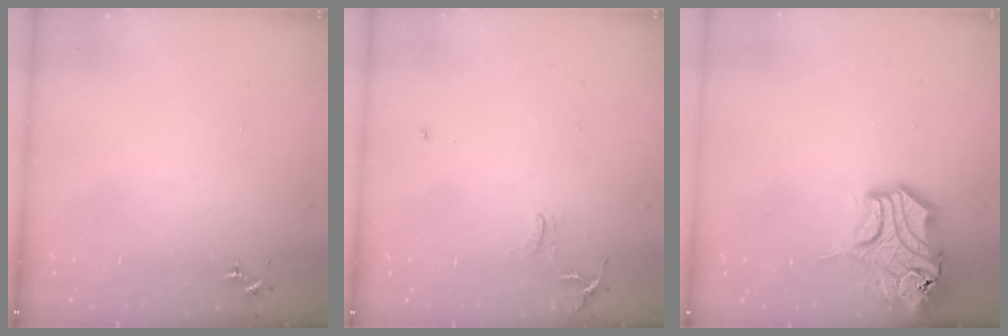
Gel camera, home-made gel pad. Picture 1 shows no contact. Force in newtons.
{"total": 8.1, "press": 8.0, "slide": 0.7}
{"total": 16.7, "press": 16.5, "slide": 2.5}